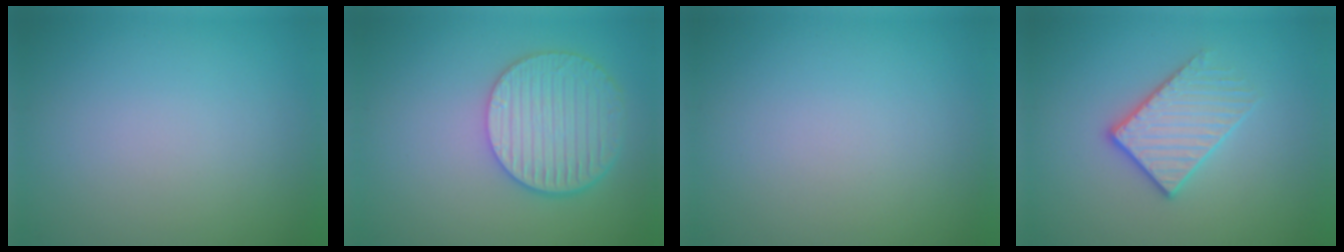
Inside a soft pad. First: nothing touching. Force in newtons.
{"total": 5.5, "press": 4.8, "slide": 2.7}
{"total": 0.0}
{"total": 3.2, "press": 3.0, "slide": 1.2}